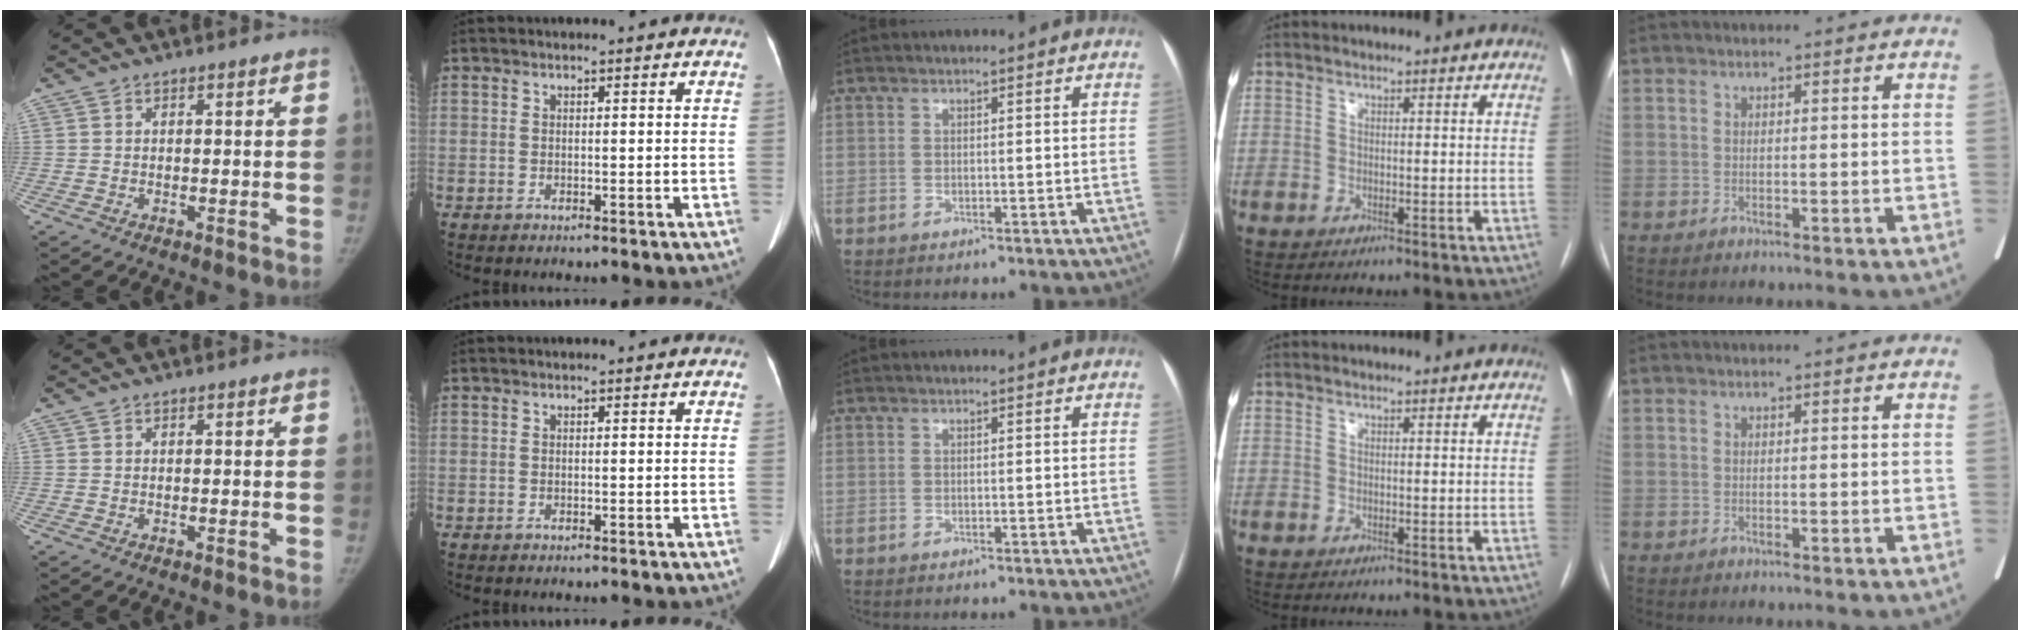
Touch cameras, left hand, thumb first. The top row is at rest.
{}